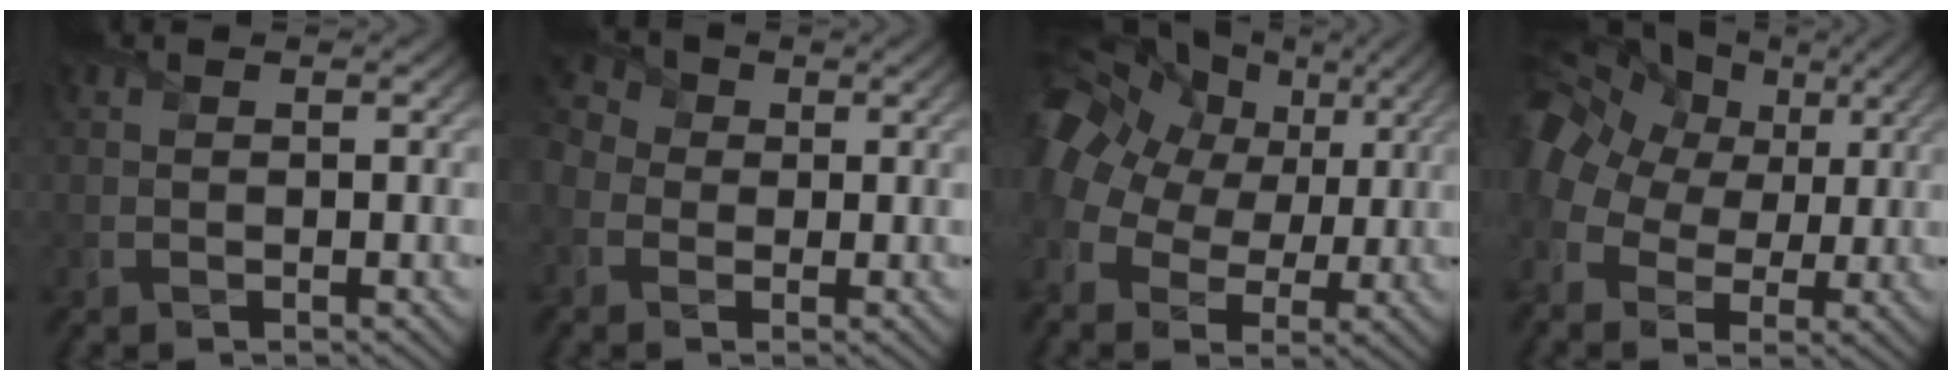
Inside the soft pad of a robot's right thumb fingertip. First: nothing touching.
{"total": 5.4, "force": [-0.4, 4.6, 2.8], "torque": [-0.099, 0.005, -0.013]}
{"total": 15.7, "force": [4.7, 11.0, 10.1], "torque": [-0.247, 0.027, 0.086]}
{"total": 14.2, "force": [3.6, 10.6, 8.7], "torque": [-0.232, 0.013, 0.072]}